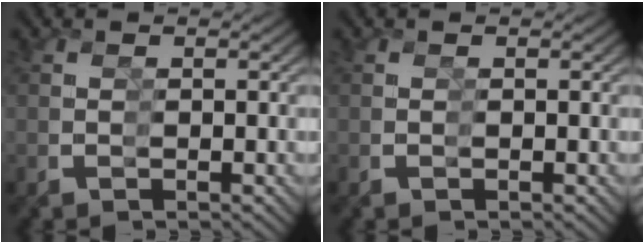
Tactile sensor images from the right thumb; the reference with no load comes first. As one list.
[{"total": 0.0}]